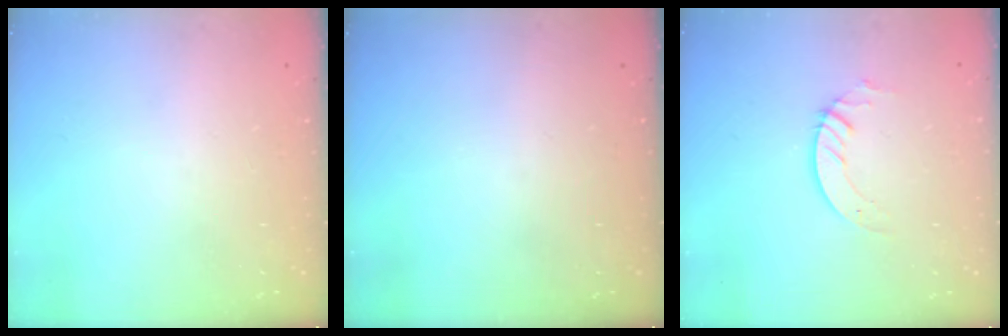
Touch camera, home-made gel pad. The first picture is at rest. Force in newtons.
{"total": 0.0}
{"total": 2.7, "press": 2.7, "slide": 0.2}